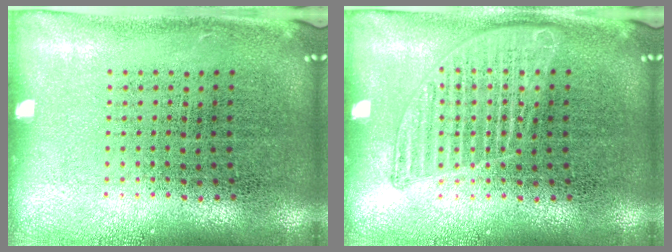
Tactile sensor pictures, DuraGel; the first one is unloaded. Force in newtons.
{"total": 1.8, "press": 1.8, "slide": 0.2}